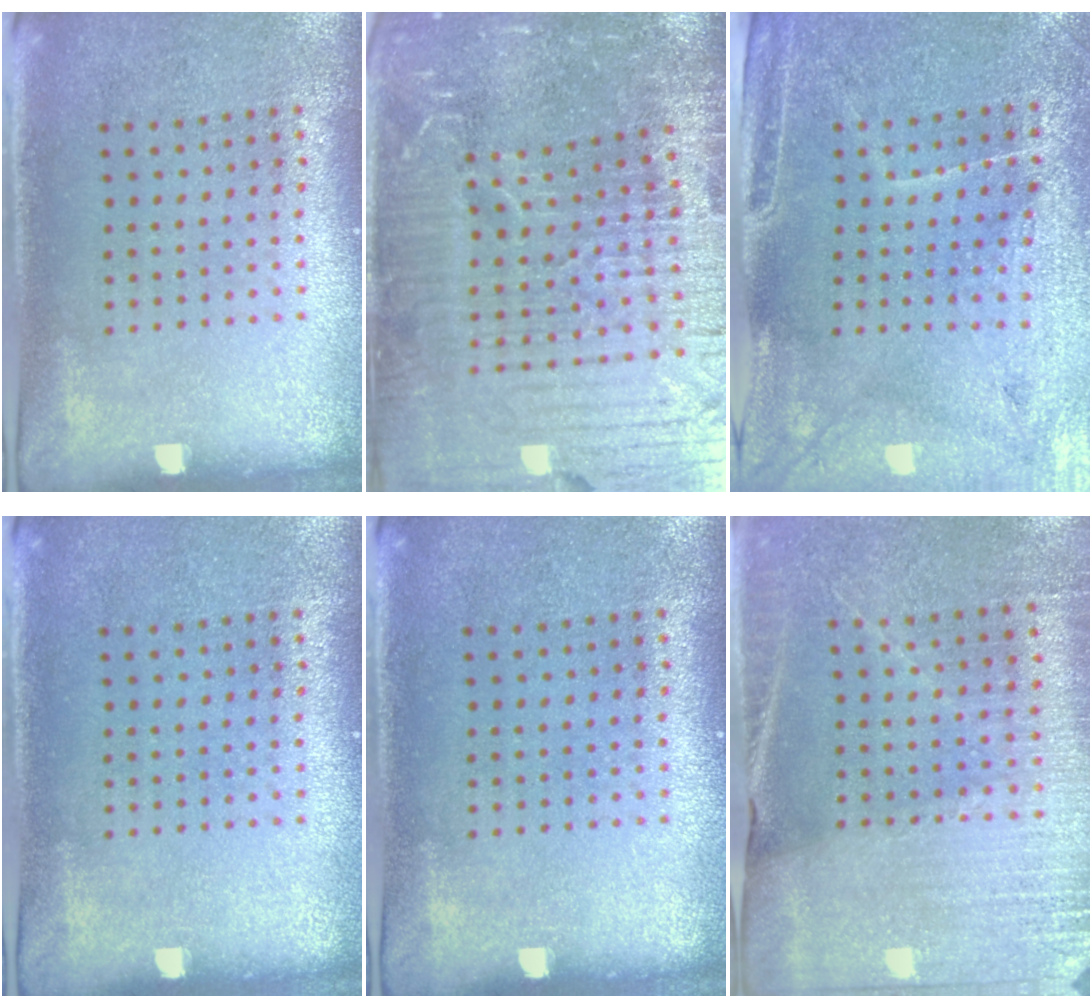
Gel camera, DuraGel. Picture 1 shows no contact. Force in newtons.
{"total": 7.0, "press": 6.1, "slide": 3.5}
{"total": 3.3, "press": 3.1, "slide": 1.2}
{"total": 0.0}
{"total": 0.0}
{"total": 2.9, "press": 2.9, "slide": 0.2}